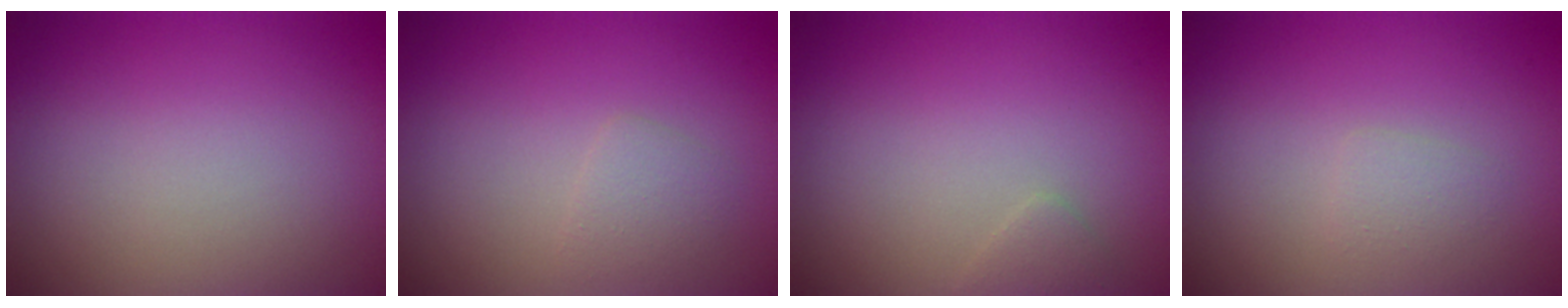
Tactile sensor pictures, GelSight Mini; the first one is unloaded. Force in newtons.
{"total": 1.4, "press": 1.4, "slide": 0.1}
{"total": 0.8, "press": 0.8, "slide": 0.1}
{"total": 1.0, "press": 1.0, "slide": 0.2}